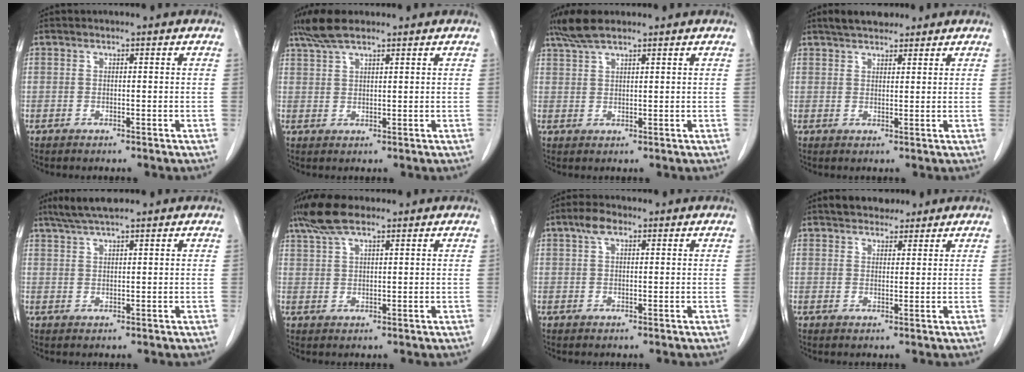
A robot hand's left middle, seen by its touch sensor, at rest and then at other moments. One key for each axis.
{"total": 5.3, "fx": 4.2, "fy": 1.1, "fz": 3.0, "tx": -0.070, "ty": 0.015, "tz": 0.083}
{"total": 4.8, "fx": 3.9, "fy": 0.8, "fz": 2.7, "tx": -0.063, "ty": 0.014, "tz": 0.079}
{"total": 5.0, "fx": 4.1, "fy": 1.8, "fz": 2.1, "tx": -0.039, "ty": 0.018, "tz": 0.072}
{"total": 4.9, "fx": 4.0, "fy": 0.3, "fz": 2.7, "tx": -0.057, "ty": 0.015, "tz": 0.076}
{"total": 6.5, "fx": 4.9, "fy": 1.6, "fz": 4.0, "tx": -0.089, "ty": 0.017, "tz": 0.094}
{"total": 2.9, "fx": 1.6, "fy": 1.2, "fz": 2.0, "tx": -0.045, "ty": 0.011, "tz": 0.032}
{"total": 5.1, "fx": 4.2, "fy": 2.1, "fz": 2.0, "tx": -0.030, "ty": 0.016, "tz": 0.073}